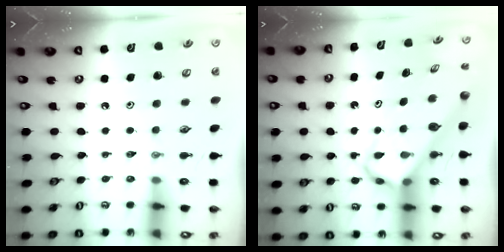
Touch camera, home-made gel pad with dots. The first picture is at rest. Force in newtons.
{"total": 6.6, "press": 6.6, "slide": 0.3}